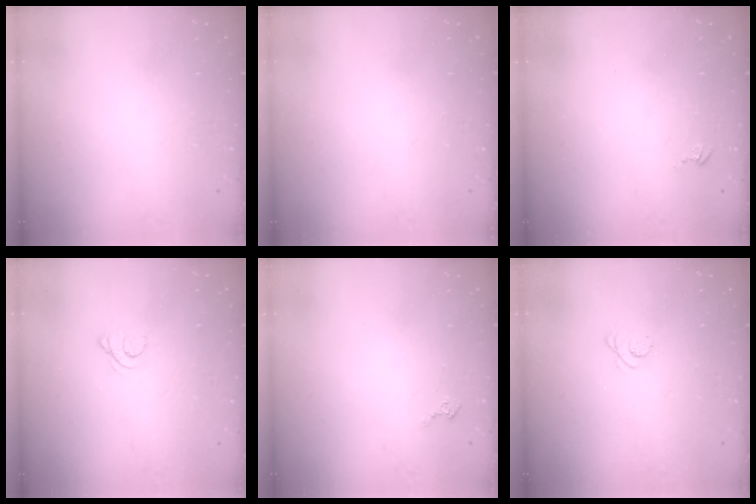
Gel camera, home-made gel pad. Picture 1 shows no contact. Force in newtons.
{"total": 0.0}
{"total": 2.5, "press": 2.5, "slide": 0.3}
{"total": 1.7, "press": 1.6, "slide": 0.1}
{"total": 1.6, "press": 1.5, "slide": 0.2}
{"total": 2.8, "press": 2.7, "slide": 0.3}